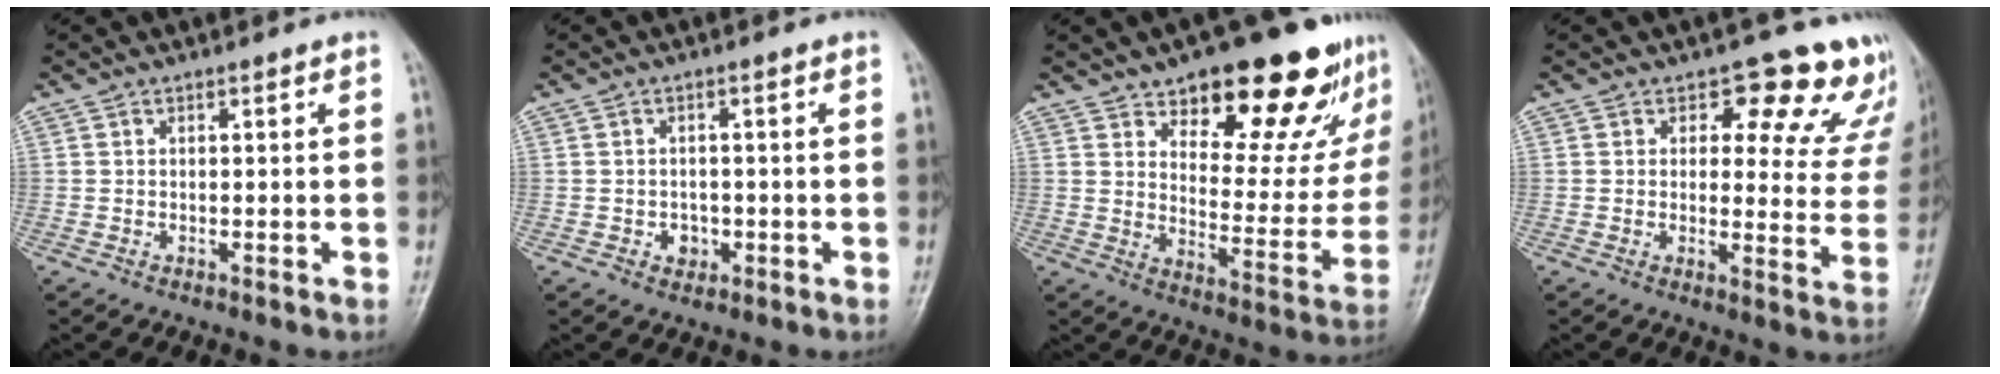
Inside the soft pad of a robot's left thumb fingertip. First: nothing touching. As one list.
[{"total": 2.6, "force": [-0.8, 2.2, 1.1], "torque": [-0.002, 0.005, -0.009]}, {"total": 22.3, "force": [15.0, 9.2, 13.8], "torque": [-0.130, -0.078, 0.207]}, {"total": 14.5, "force": [11.5, 6.8, 5.5], "torque": [0.003, -0.069, 0.104]}]